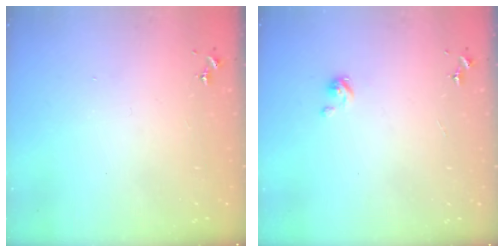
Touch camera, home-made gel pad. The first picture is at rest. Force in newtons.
{"total": 2.9, "press": 2.9, "slide": 0.2}